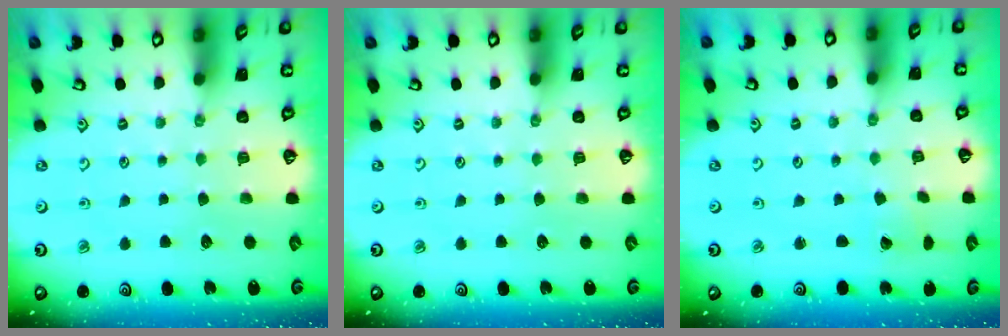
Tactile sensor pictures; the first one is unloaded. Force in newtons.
{"total": 0.0}
{"total": 1.0, "press": 1.0, "slide": 0.1}